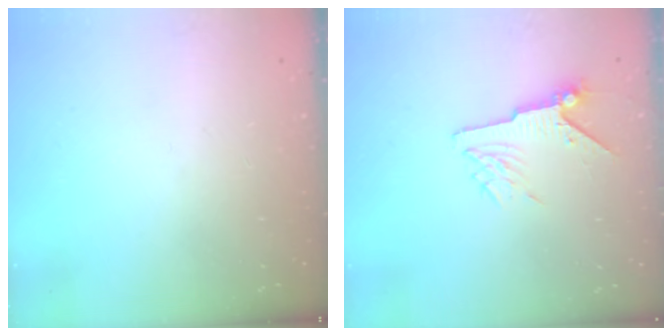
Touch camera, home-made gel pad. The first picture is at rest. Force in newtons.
{"total": 6.8, "press": 6.7, "slide": 1.0}